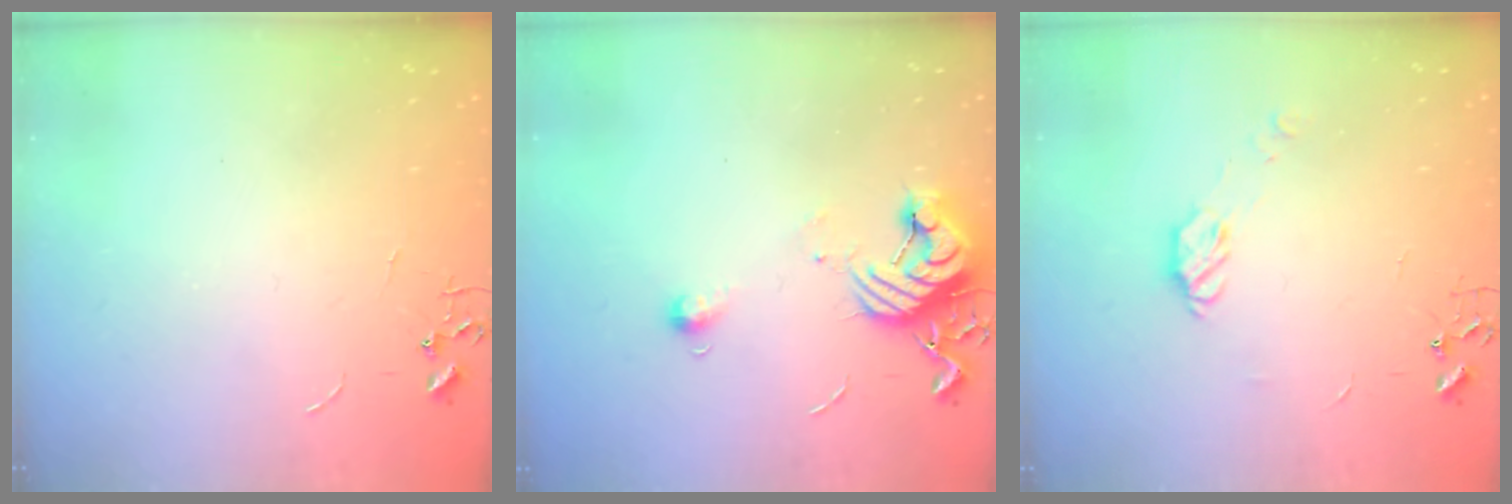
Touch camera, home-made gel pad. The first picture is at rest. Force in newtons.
{"total": 11.4, "press": 11.3, "slide": 1.2}
{"total": 6.3, "press": 6.3, "slide": 0.5}